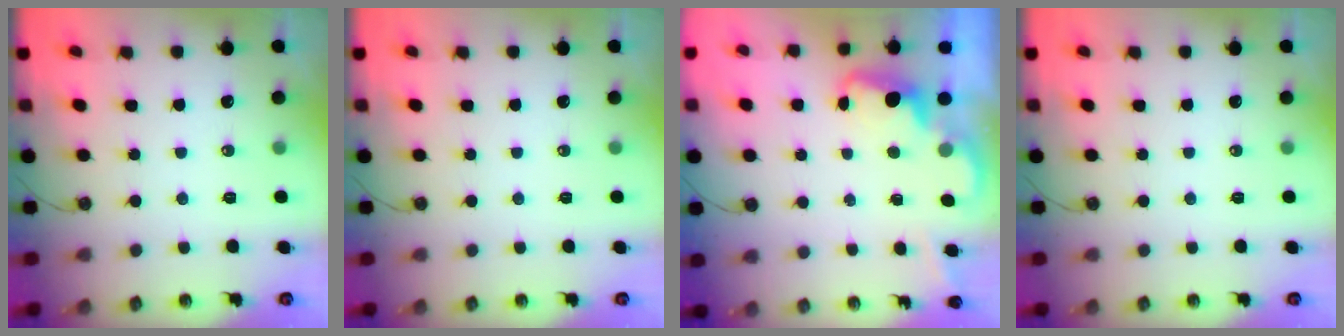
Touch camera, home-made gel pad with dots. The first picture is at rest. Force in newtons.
{"total": 0.0}
{"total": 2.3, "press": 2.2, "slide": 0.5}
{"total": 0.0}